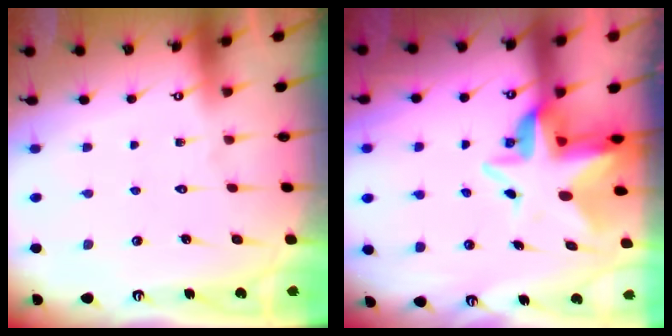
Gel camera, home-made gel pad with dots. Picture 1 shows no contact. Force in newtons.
{"total": 6.8, "press": 6.7, "slide": 1.6}